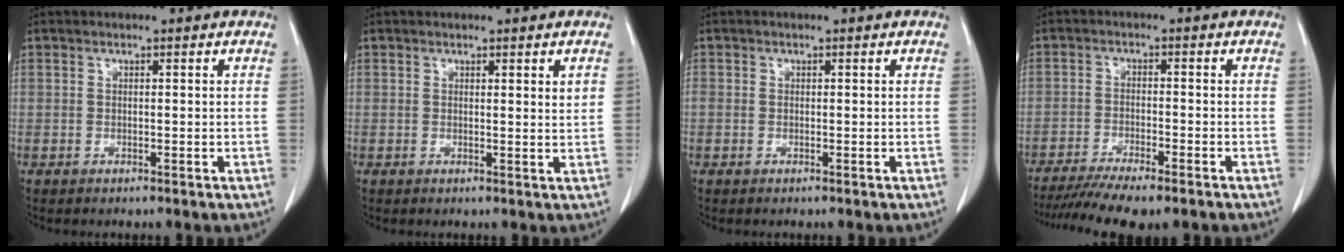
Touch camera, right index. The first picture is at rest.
{"total": 1.6, "force": [0.8, 0.1, 1.3], "torque": [-0.020, -0.005, 0.011]}
{"total": 0.5, "force": [0.0, 0.5, 0.2], "torque": [-0.005, 0.011, 0.003]}
{"total": 10.5, "force": [-8.6, 1.1, 5.9], "torque": [-0.087, -0.017, -0.135]}